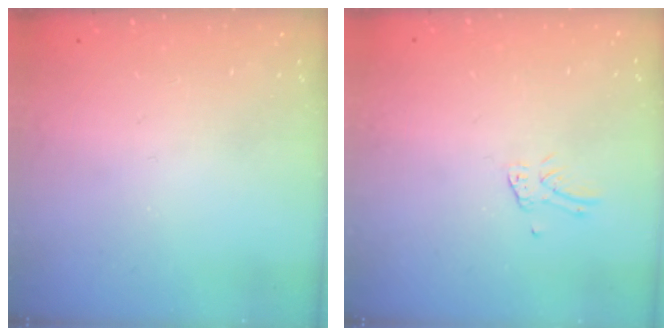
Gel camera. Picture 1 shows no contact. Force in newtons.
{"total": 1.3, "press": 1.3, "slide": 0.1}